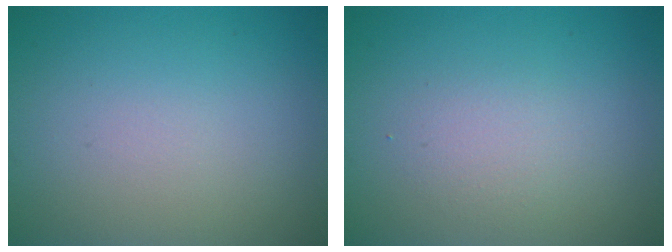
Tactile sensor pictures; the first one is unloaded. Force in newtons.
{"total": 1.6, "press": 1.6, "slide": 0.0}